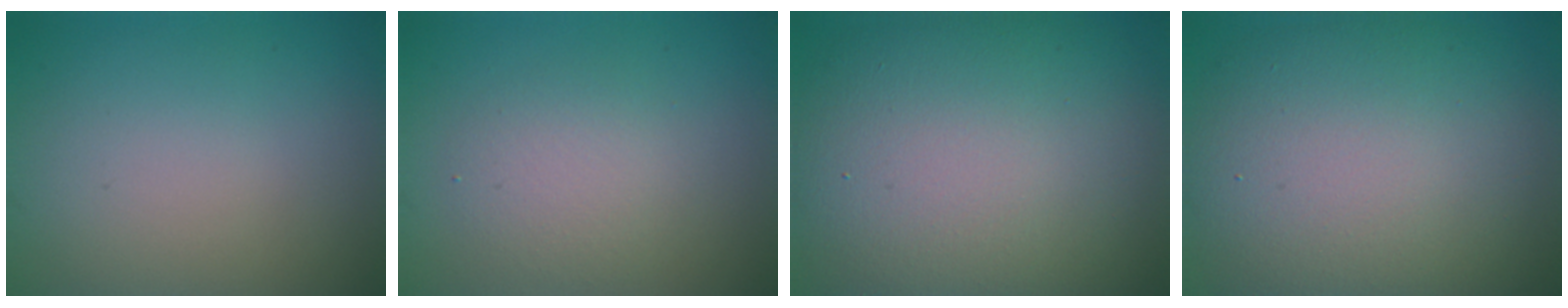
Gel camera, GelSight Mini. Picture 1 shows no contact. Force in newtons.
{"total": 2.9, "press": 2.8, "slide": 0.2}
{"total": 15.2, "press": 15.1, "slide": 1.1}
{"total": 12.9, "press": 12.9, "slide": 0.6}